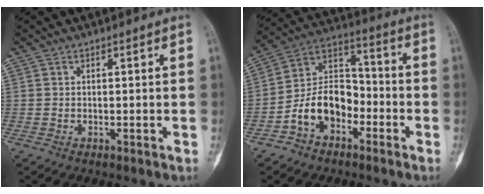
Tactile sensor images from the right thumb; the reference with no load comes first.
{"total": 12.1, "force": [-5.0, 8.1, 7.5], "torque": [-0.111, 0.060, -0.099]}